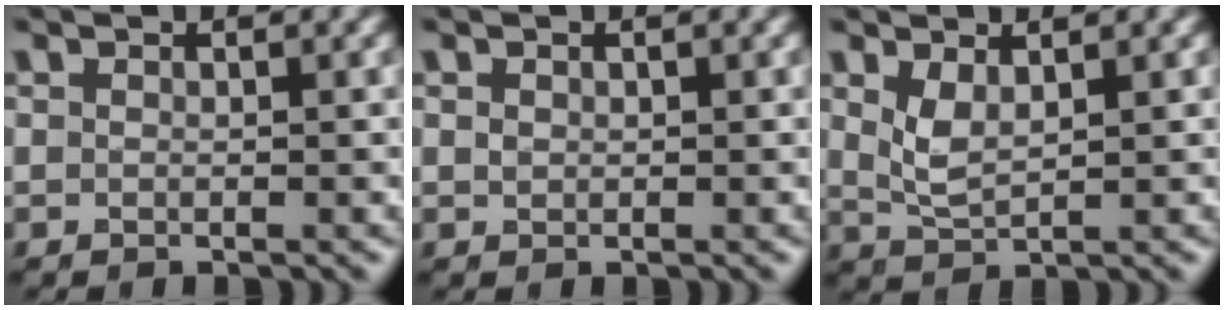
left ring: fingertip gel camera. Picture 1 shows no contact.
{"total": 0.5, "force": [0.1, 0.5, 0.2], "torque": [-0.003, -0.003, 0.003]}
{"total": 2.1, "force": [1.0, 0.8, 1.7], "torque": [-0.045, -0.005, 0.026]}